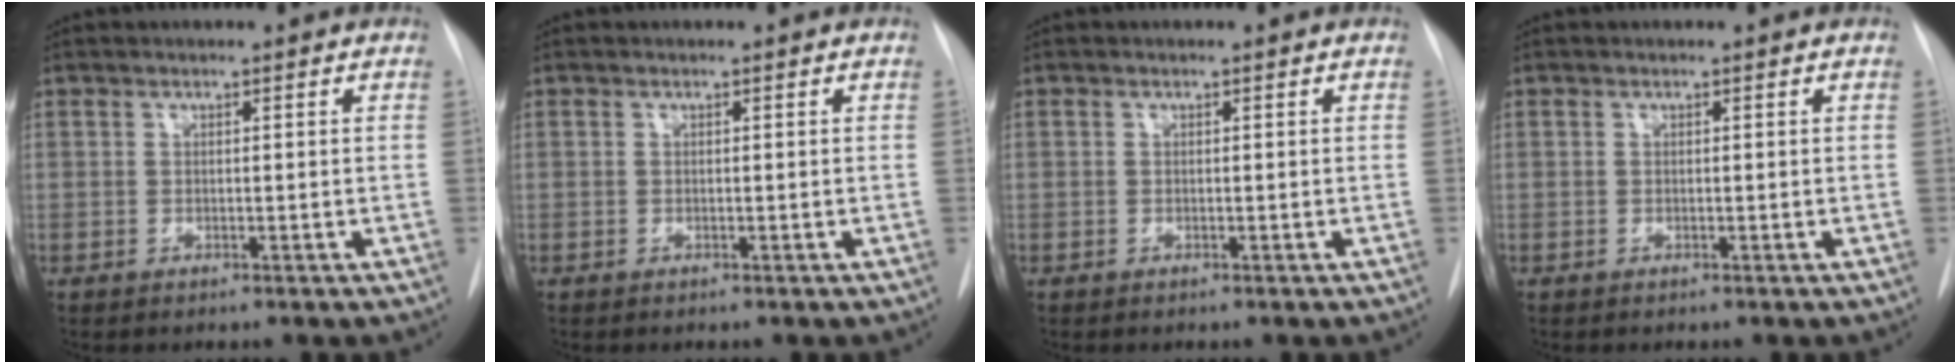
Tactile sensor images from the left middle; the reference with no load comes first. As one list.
[{"total": 0.0}, {"total": 0.0}, {"total": 0.0}]